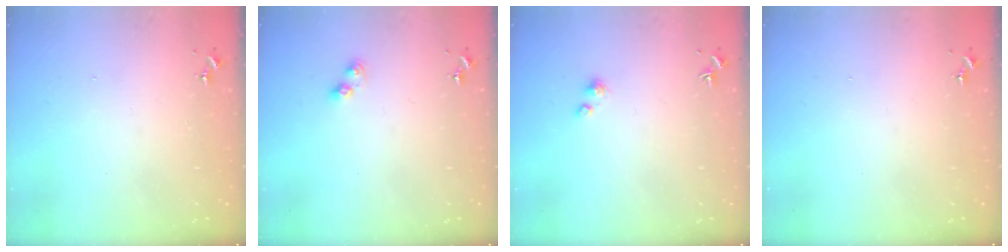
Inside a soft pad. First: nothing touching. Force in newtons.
{"total": 4.9, "press": 4.9, "slide": 0.6}
{"total": 2.2, "press": 2.2, "slide": 0.2}
{"total": 0.0}